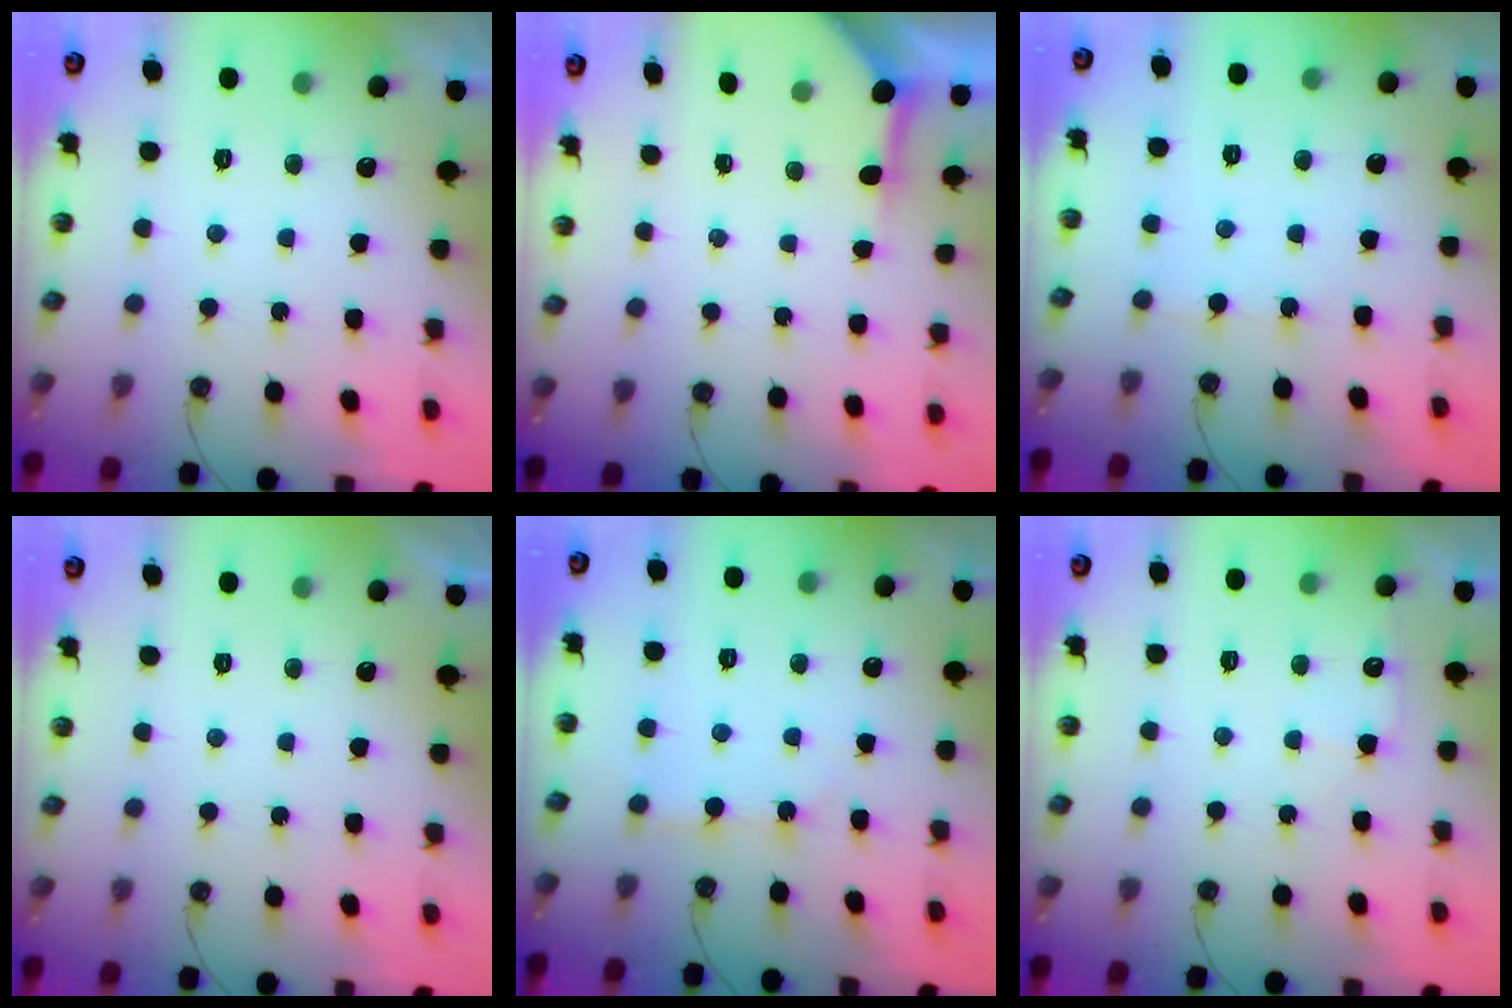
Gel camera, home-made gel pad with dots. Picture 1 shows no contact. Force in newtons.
{"total": 3.8, "press": 3.8, "slide": 0.5}
{"total": 2.4, "press": 2.4, "slide": 0.3}
{"total": 0.0}
{"total": 3.3, "press": 3.3, "slide": 0.3}
{"total": 6.1, "press": 6.1, "slide": 0.5}